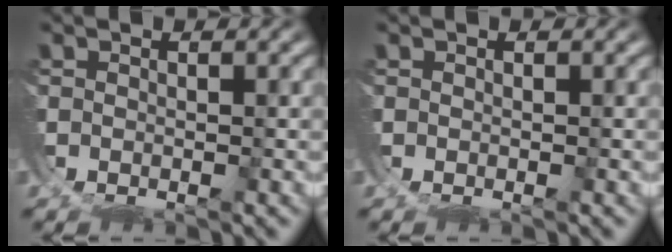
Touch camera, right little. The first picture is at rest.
{"total": 0.0}